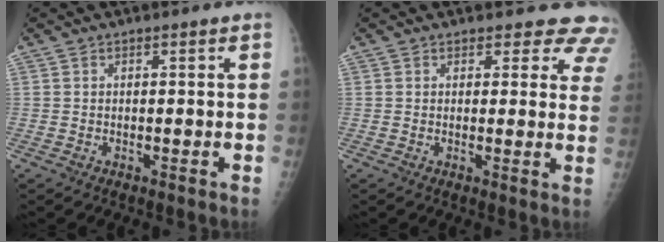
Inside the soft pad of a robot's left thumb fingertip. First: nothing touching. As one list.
[{"total": 8.2, "force": [7.2, 3.8, 1.3], "torque": [0.043, -0.031, 0.051]}]